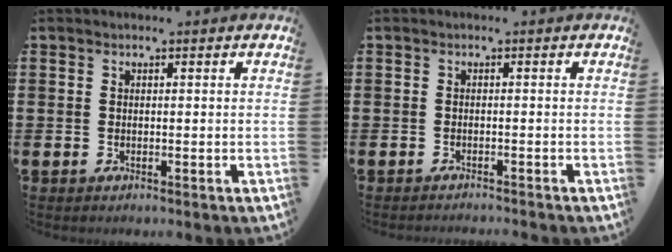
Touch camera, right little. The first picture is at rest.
{"total": 0.7, "force": [-0.7, -0.1, 0.0], "torque": [0.001, -0.001, -0.015]}